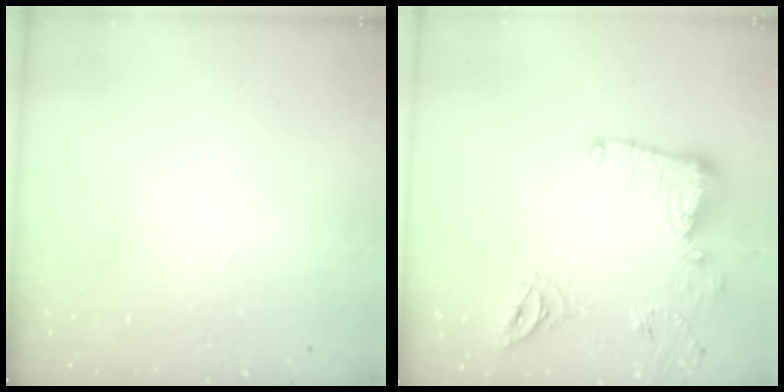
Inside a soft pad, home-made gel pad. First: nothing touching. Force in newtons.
{"total": 13.7, "press": 13.6, "slide": 1.4}